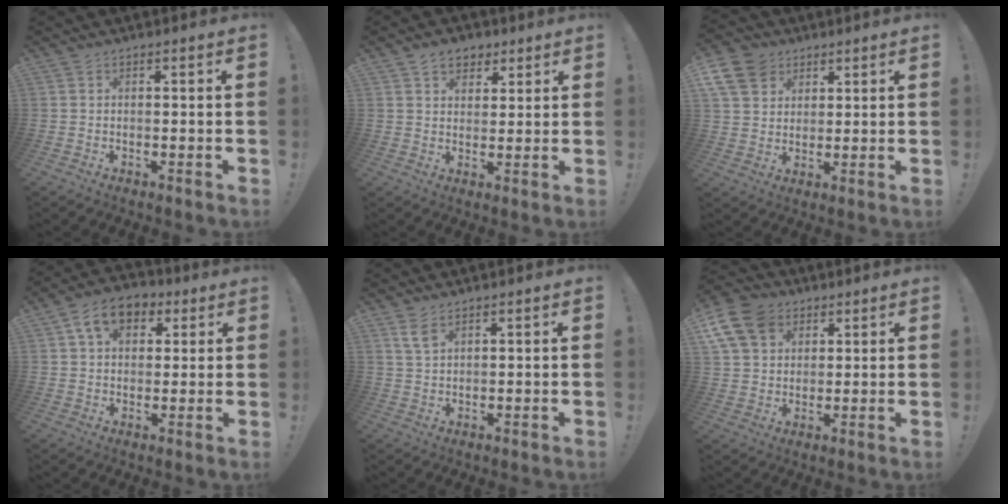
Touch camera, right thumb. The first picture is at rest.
{"total": 6.8, "force": [3.9, 5.0, 2.3], "torque": [-0.025, -0.016, 0.074]}
{"total": 10.7, "force": [5.2, 8.2, 4.4], "torque": [-0.091, -0.032, 0.105]}
{"total": 10.6, "force": [4.2, 7.5, 6.2], "torque": [-0.102, 0.002, 0.081]}
{"total": 4.3, "force": [2.6, 2.1, 2.8], "torque": [-0.046, -0.012, 0.048]}
{"total": 12.9, "force": [5.8, 9.8, 6.1], "torque": [-0.118, -0.029, 0.117]}